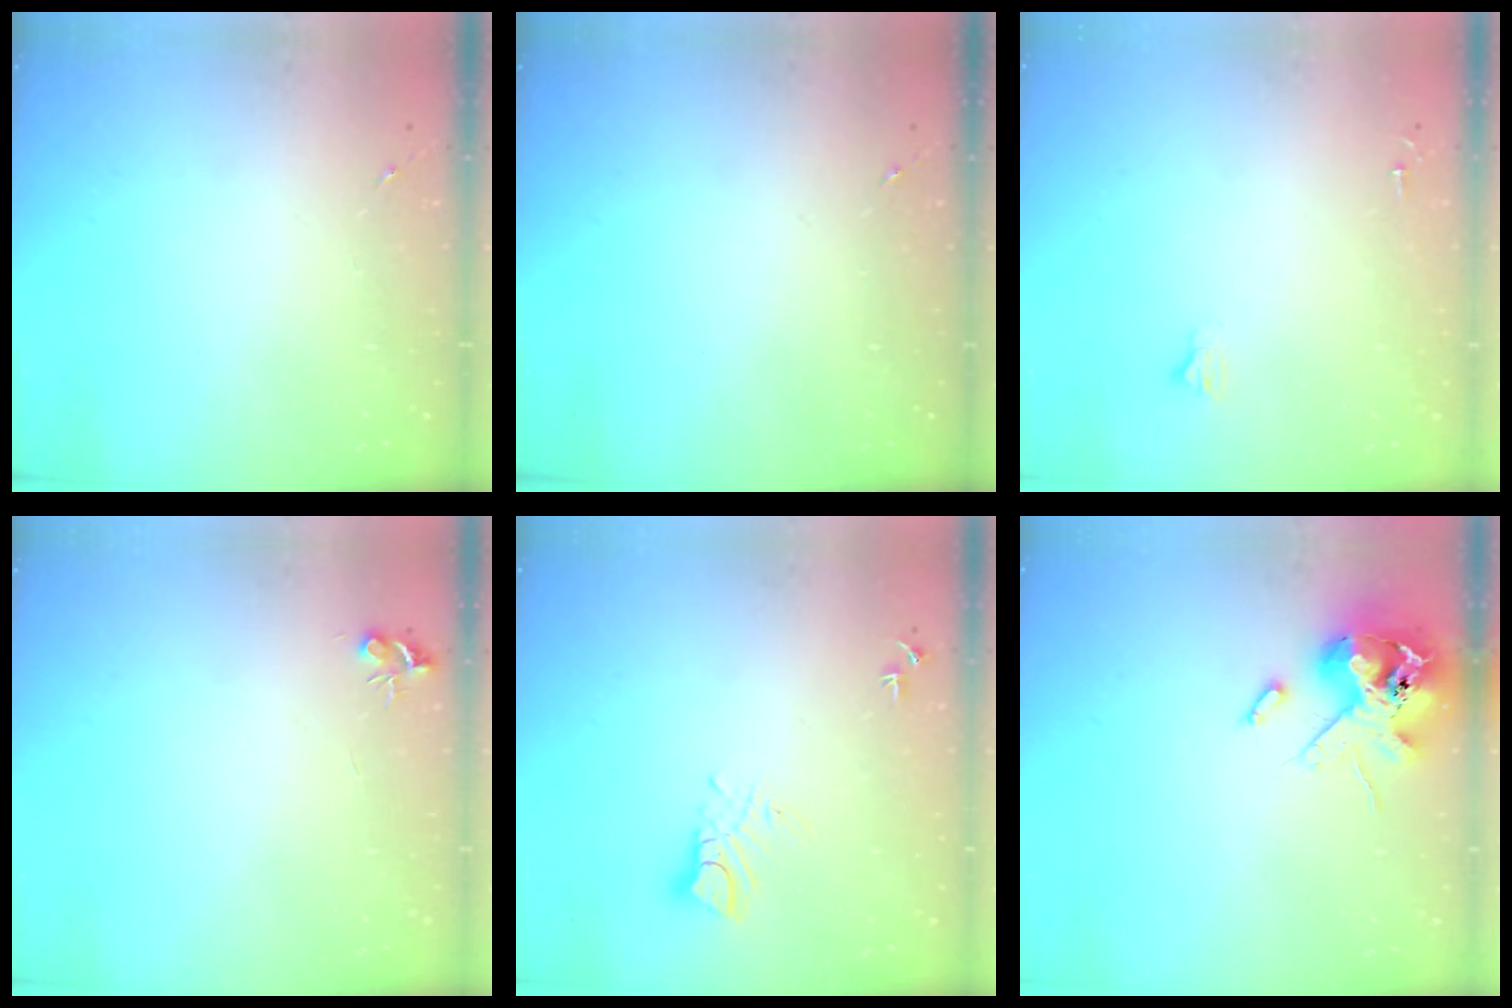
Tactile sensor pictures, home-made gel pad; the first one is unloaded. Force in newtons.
{"total": 0.0}
{"total": 2.0, "press": 2.0, "slide": 0.2}
{"total": 4.7, "press": 4.7, "slide": 0.6}
{"total": 5.3, "press": 5.3, "slide": 0.3}
{"total": 14.2, "press": 14.0, "slide": 2.4}